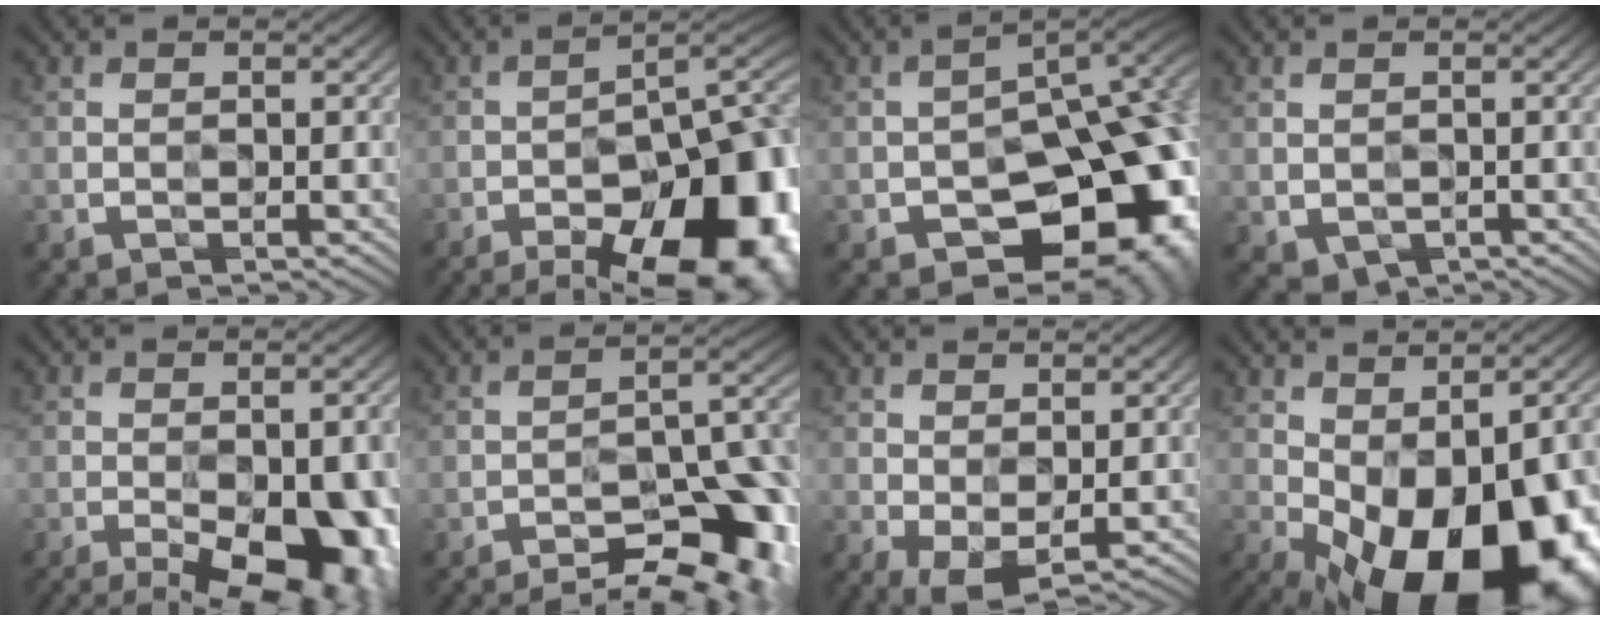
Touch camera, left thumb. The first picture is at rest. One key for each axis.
{"total": 20.9, "fx": -12.3, "fy": 8.7, "fz": 14.4, "tx": -0.150, "ty": -0.002, "tz": -0.153}
{"total": 17.2, "fx": -7.3, "fy": 10.5, "fz": 11.5, "tx": -0.115, "ty": -0.005, "tz": -0.084}
{"total": 2.7, "fx": -0.8, "fy": 2.2, "fz": 1.2, "tx": -0.013, "ty": -0.011, "tz": -0.010}
{"total": 18.4, "fx": -9.8, "fy": 8.6, "fz": 12.9, "tx": -0.146, "ty": -0.016, "tz": -0.108}
{"total": 15.6, "fx": -11.1, "fy": 5.3, "fz": 9.6, "tx": -0.101, "ty": 0.010, "tz": -0.146}
{"total": 4.8, "fx": -0.8, "fy": 2.7, "fz": 3.9, "tx": -0.086, "ty": -0.001, "tz": -0.017}
{"total": 20.6, "fx": -7.8, "fy": 11.7, "fz": 15.1, "tx": -0.204, "ty": -0.044, "tz": -0.074}